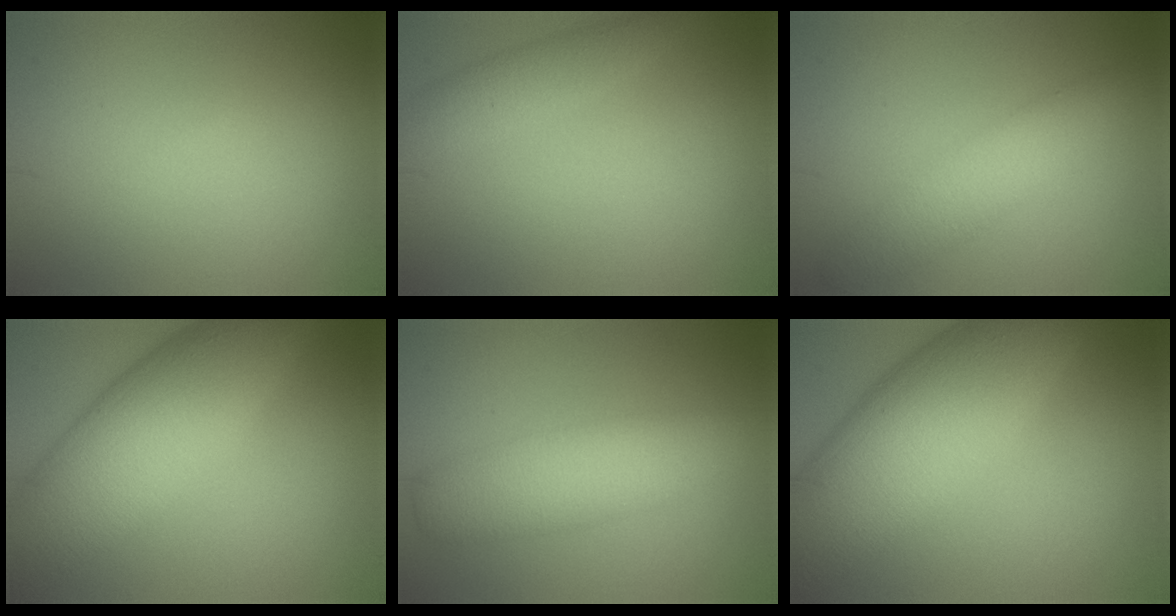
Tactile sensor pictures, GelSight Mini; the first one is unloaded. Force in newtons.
{"total": 2.2, "press": 2.2, "slide": 0.2}
{"total": 3.9, "press": 3.9, "slide": 0.1}
{"total": 10.6, "press": 10.6, "slide": 0.1}
{"total": 6.1, "press": 6.1, "slide": 0.4}
{"total": 12.1, "press": 12.1, "slide": 0.3}